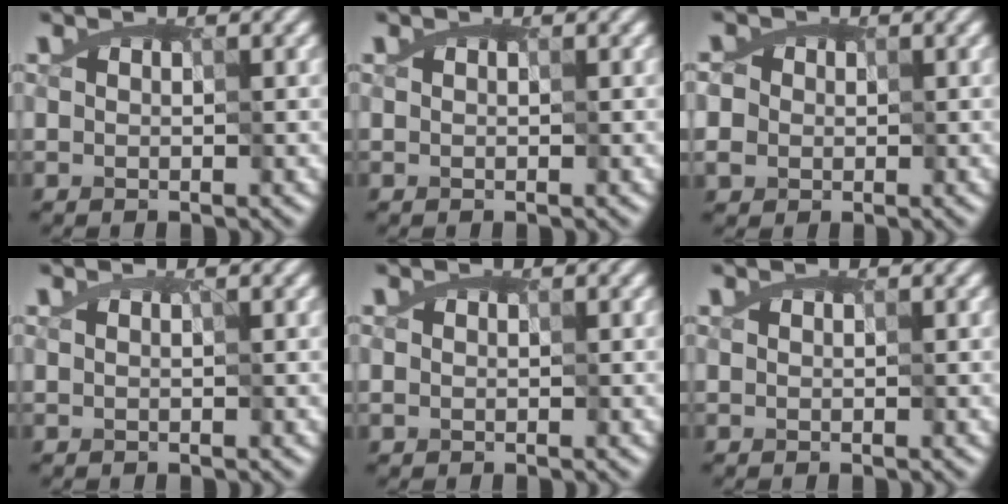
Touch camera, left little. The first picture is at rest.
{"total": 0.0}
{"total": 2.0, "force": [0.8, 1.8, 0.5], "torque": [-0.029, -0.005, 0.025]}
{"total": 0.0}
{"total": 0.0}
{"total": 0.0}